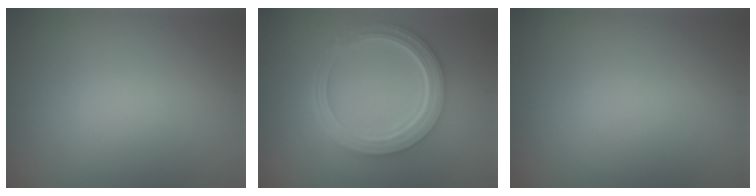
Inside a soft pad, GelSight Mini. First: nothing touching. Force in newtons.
{"total": 5.6, "press": 4.1, "slide": 3.8}
{"total": 0.0}